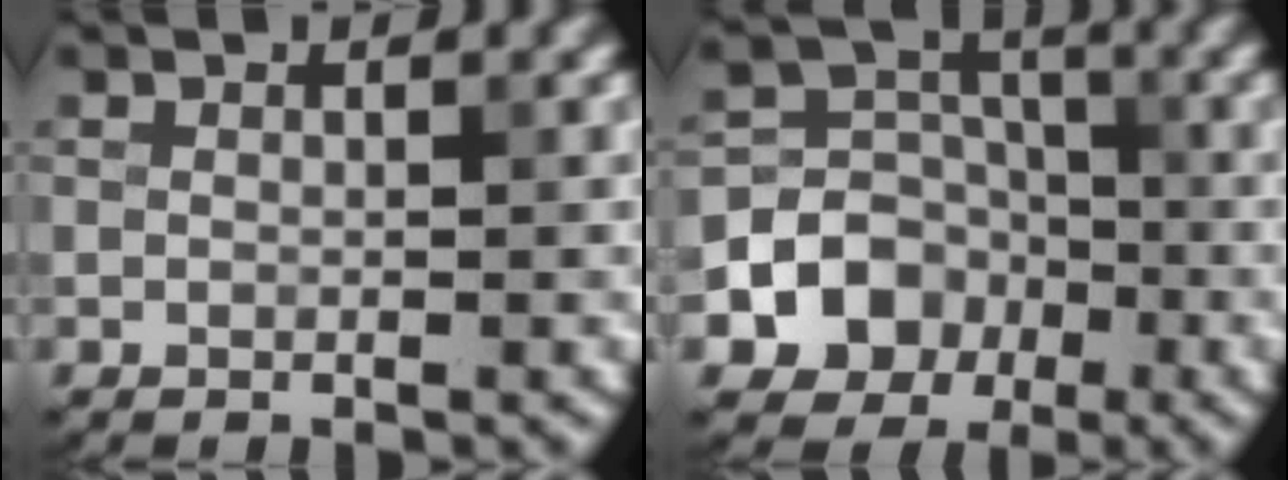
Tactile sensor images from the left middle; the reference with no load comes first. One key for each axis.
{"total": 7.0, "fx": -2.7, "fy": 6.0, "fz": 2.3, "tx": -0.018, "ty": 0.004, "tz": -0.076}